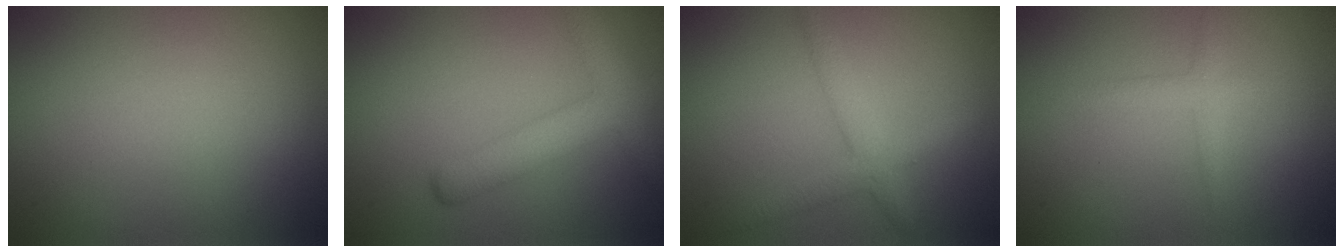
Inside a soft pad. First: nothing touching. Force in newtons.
{"total": 4.4, "press": 4.4, "slide": 0.3}
{"total": 2.6, "press": 2.6, "slide": 0.1}
{"total": 1.3, "press": 1.3, "slide": 0.1}